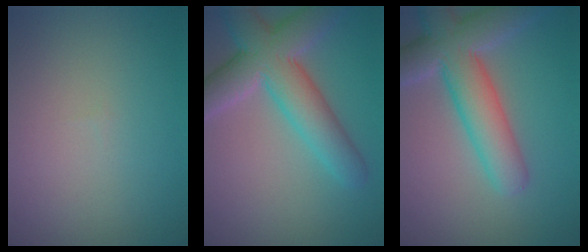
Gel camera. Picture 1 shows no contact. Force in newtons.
{"total": 7.7, "press": 7.7, "slide": 0.3}
{"total": 7.6, "press": 7.5, "slide": 0.7}